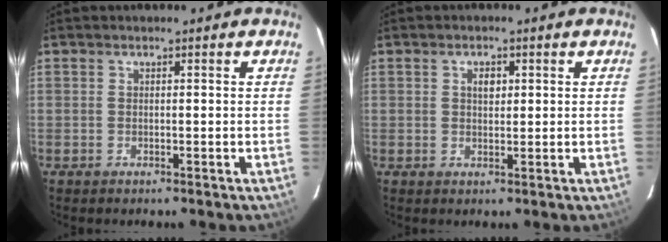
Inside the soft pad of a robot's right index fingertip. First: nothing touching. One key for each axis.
{"total": 2.1, "fx": 0.6, "fy": 1.4, "fz": 1.5, "tx": -0.023, "ty": 0.006, "tz": 0.011}